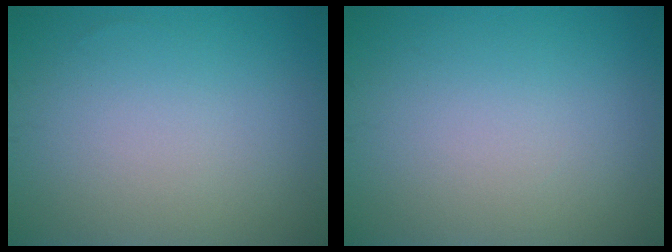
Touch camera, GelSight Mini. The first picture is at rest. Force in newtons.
{"total": 0.0}